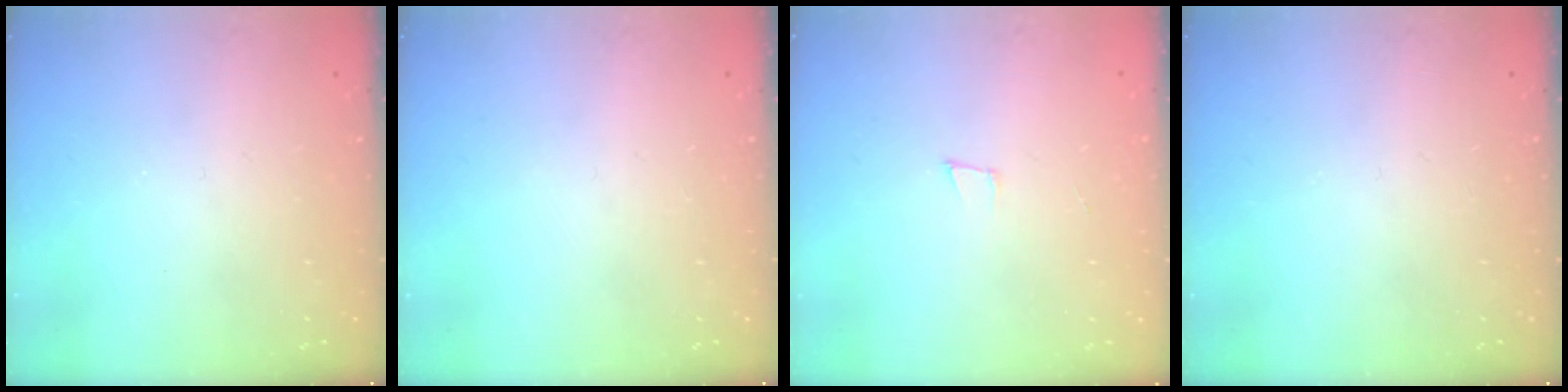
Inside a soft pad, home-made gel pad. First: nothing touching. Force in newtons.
{"total": 0.0}
{"total": 3.3, "press": 1.9, "slide": 2.7}
{"total": 0.0}